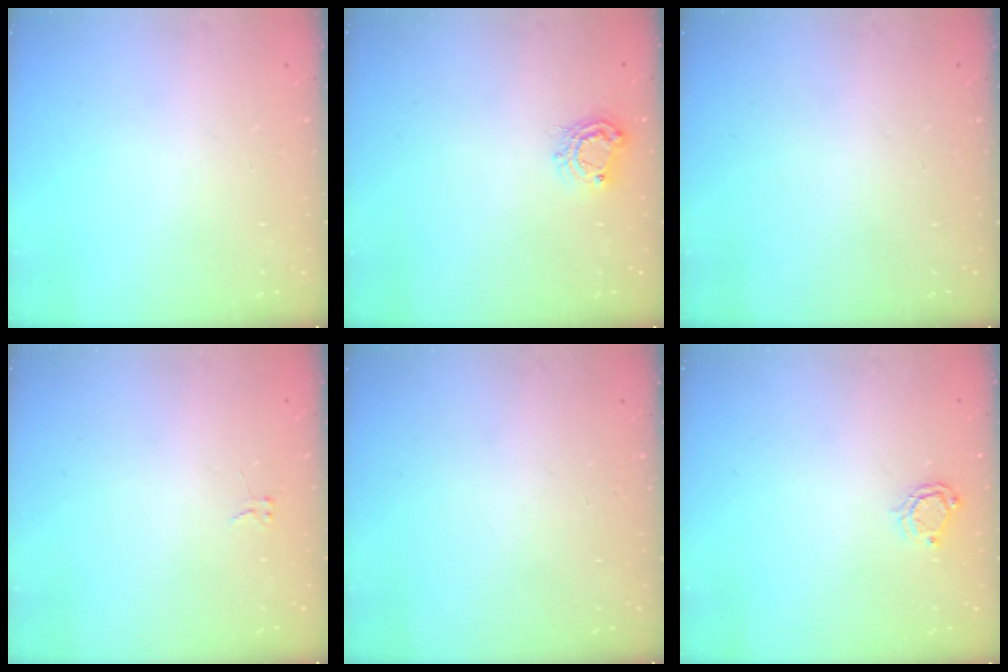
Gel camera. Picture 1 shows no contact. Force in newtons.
{"total": 6.7, "press": 6.7, "slide": 0.6}
{"total": 0.0}
{"total": 2.6, "press": 2.6, "slide": 0.3}
{"total": 0.0}
{"total": 4.4, "press": 4.4, "slide": 0.4}